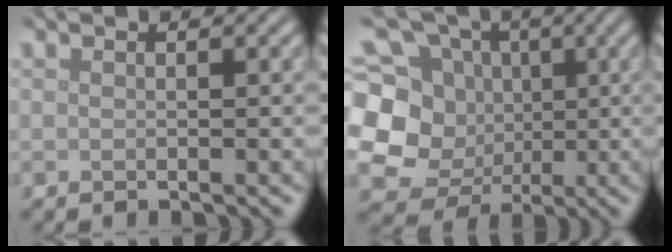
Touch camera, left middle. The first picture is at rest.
{"total": 13.6, "force": [-0.5, 12.1, 6.3], "torque": [-0.153, 0.006, -0.032]}